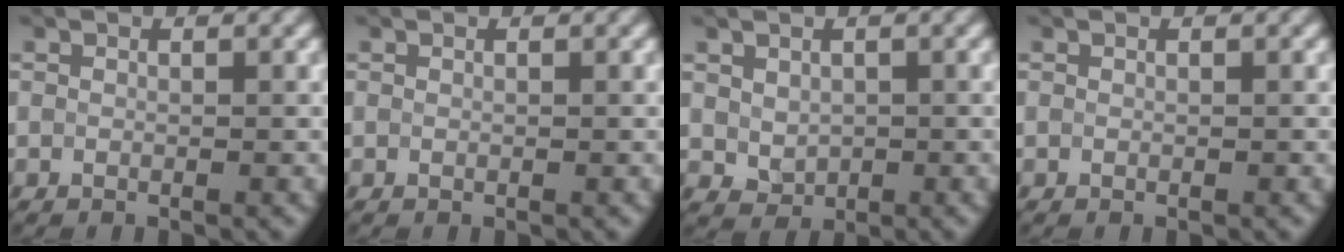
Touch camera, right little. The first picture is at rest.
{"total": 0.0}
{"total": 1.8, "force": [0.0, 1.7, 0.6], "torque": [-0.017, -0.002, 0.009]}
{"total": 0.0}